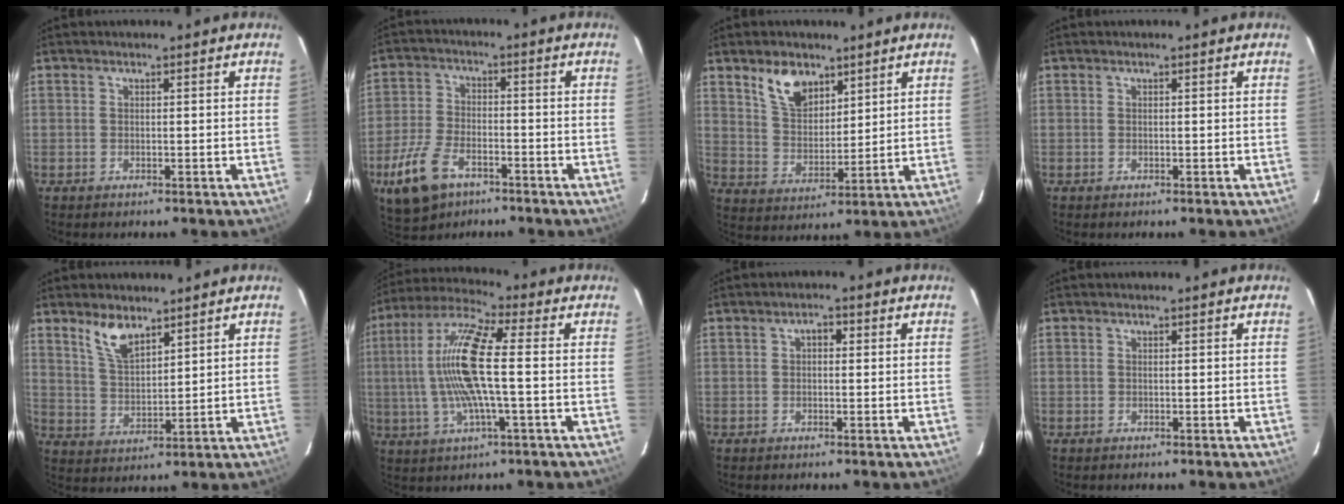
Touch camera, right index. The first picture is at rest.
{"total": 10.9, "force": [-6.3, 6.1, 6.5], "torque": [-0.158, -0.009, -0.116]}
{"total": 9.0, "force": [5.6, 5.2, 4.8], "torque": [-0.085, 0.011, 0.113]}
{"total": 0.0}
{"total": 7.0, "force": [4.9, 2.9, 4.1], "torque": [-0.075, 0.002, 0.102]}
{"total": 14.5, "force": [0.0, 2.1, 14.4], "torque": [-0.282, 0.008, -0.007]}
{"total": 1.9, "force": [0.3, 1.3, 1.3], "torque": [-0.021, 0.008, 0.002]}
{"total": 0.0}